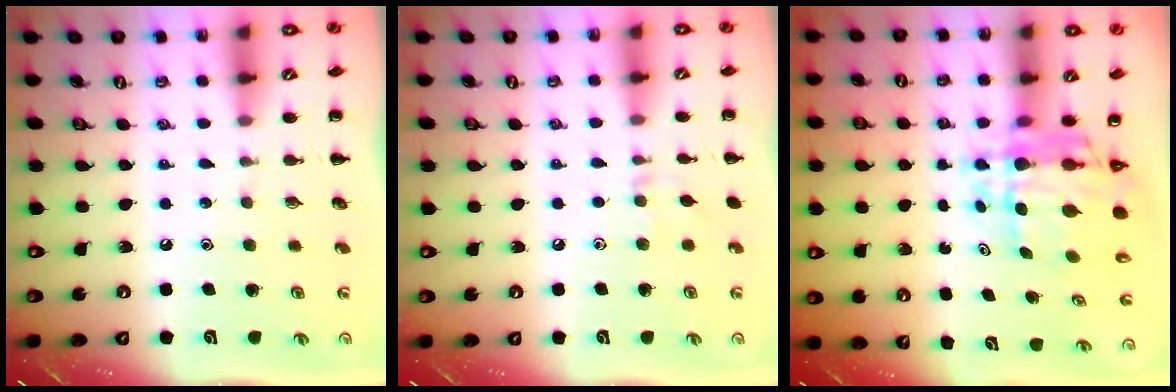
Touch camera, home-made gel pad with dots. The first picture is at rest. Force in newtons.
{"total": 5.1, "press": 4.8, "slide": 1.6}
{"total": 8.1, "press": 7.7, "slide": 2.5}